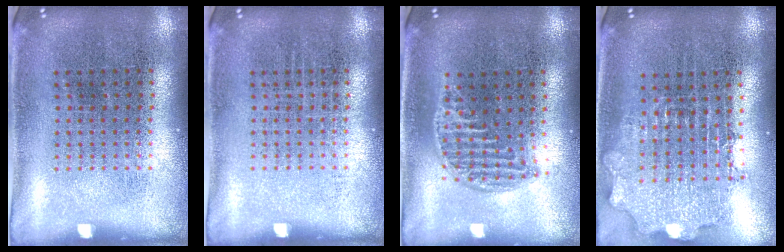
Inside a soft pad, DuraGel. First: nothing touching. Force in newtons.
{"total": 0.0}
{"total": 1.2, "press": 1.0, "slide": 0.6}
{"total": 2.0, "press": 1.6, "slide": 1.2}